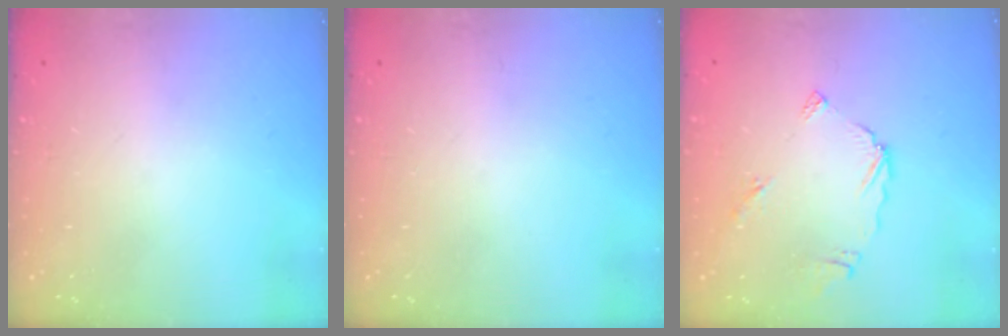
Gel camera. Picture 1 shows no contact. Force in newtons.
{"total": 0.0}
{"total": 5.6, "press": 5.6, "slide": 0.1}